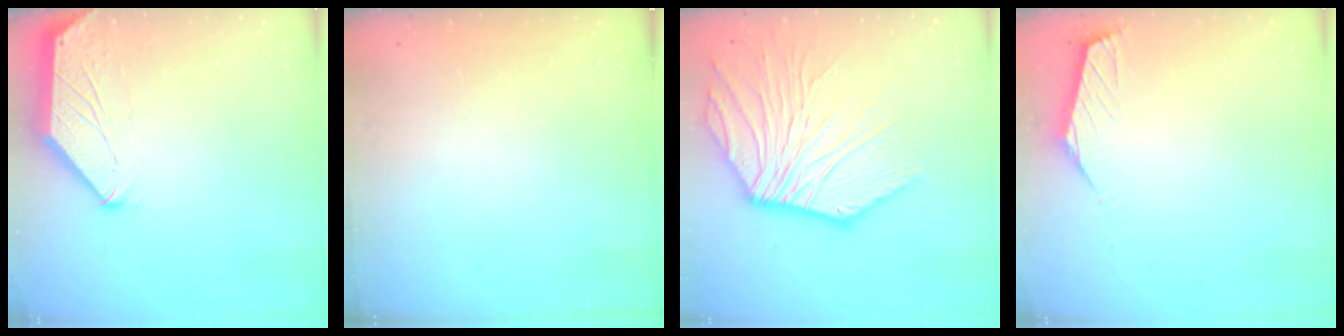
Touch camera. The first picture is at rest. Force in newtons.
{"total": 0.0}
{"total": 10.1, "press": 9.9, "slide": 1.9}
{"total": 0.7, "press": 0.6, "slide": 0.5}